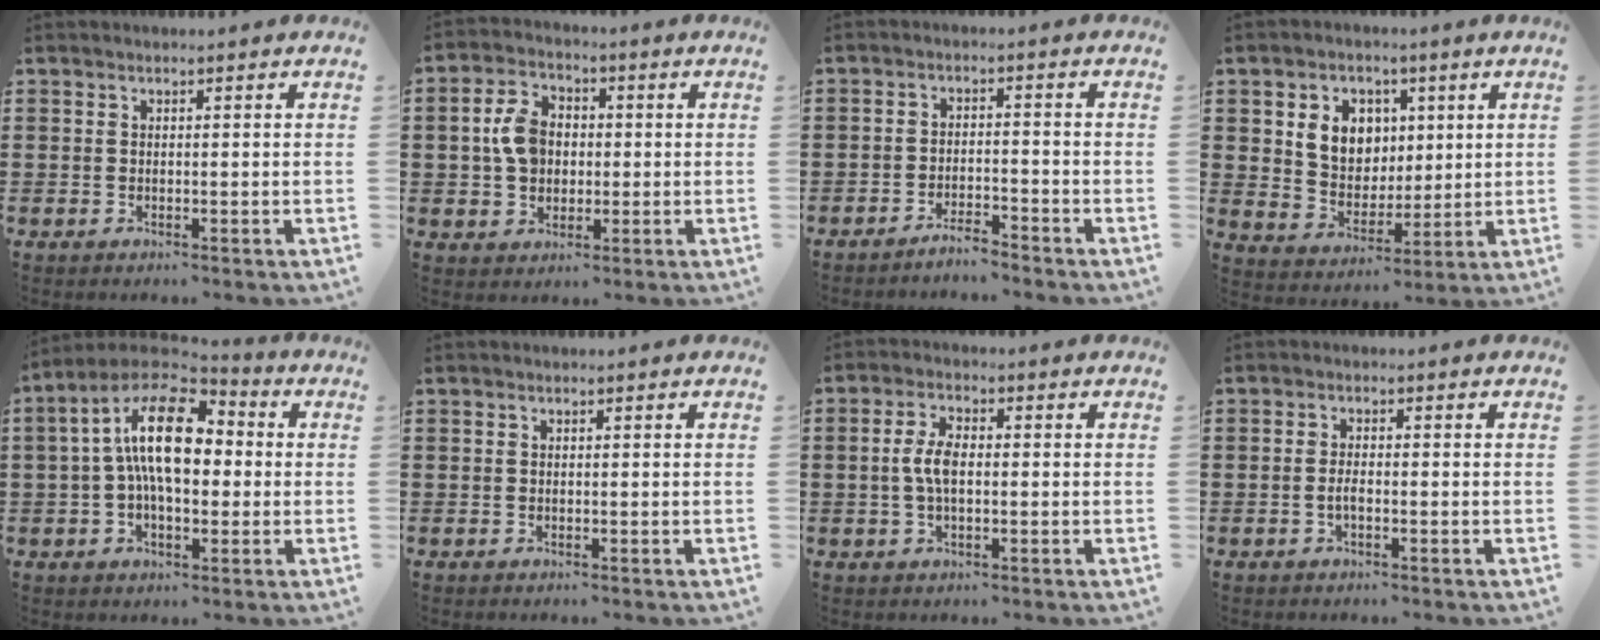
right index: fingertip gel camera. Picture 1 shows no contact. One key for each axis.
{"total": 6.6, "fx": 0.1, "fy": 5.0, "fz": 4.4, "tx": -0.107, "ty": 0.014, "tz": -0.002}
{"total": 2.8, "fx": -2.8, "fy": 0.1, "fz": 0.4, "tx": -0.012, "ty": 0.002, "tz": -0.058}
{"total": 7.1, "fx": 2.3, "fy": 6.1, "fz": 2.7, "tx": -0.067, "ty": 0.014, "tz": 0.038}
{"total": 14.2, "fx": 1.9, "fy": 7.0, "fz": 12.2, "tx": -0.247, "ty": 0.004, "tz": 0.025}
{"total": 0.0}
{"total": 4.7, "fx": -0.1, "fy": 2.0, "fz": 4.2, "tx": -0.094, "ty": 0.002, "tz": -0.009}
{"total": 1.6, "fx": -0.6, "fy": 0.4, "fz": 1.4, "tx": -0.028, "ty": 0.000, "tz": -0.010}